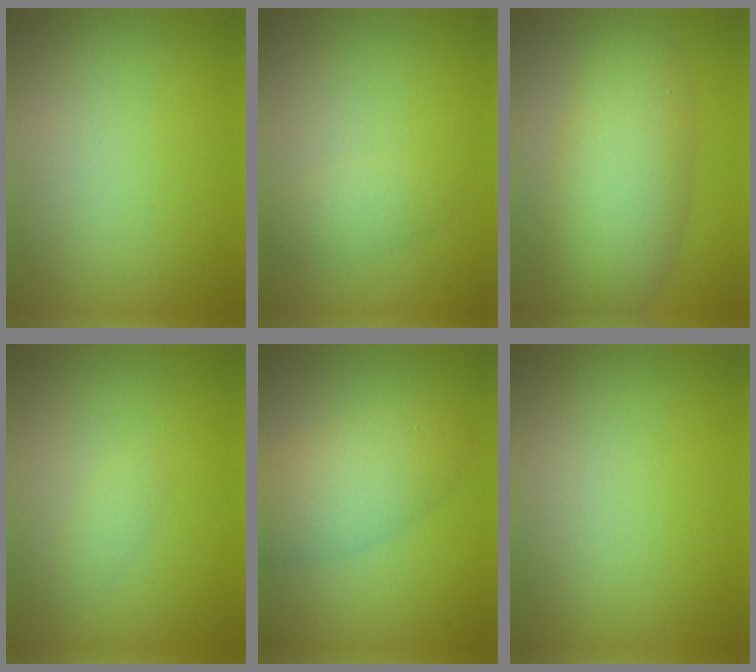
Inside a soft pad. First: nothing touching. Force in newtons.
{"total": 1.6, "press": 1.6, "slide": 0.0}
{"total": 7.5, "press": 7.5, "slide": 0.4}
{"total": 0.9, "press": 0.9, "slide": 0.0}
{"total": 4.6, "press": 4.6, "slide": 0.2}
{"total": 0.0}